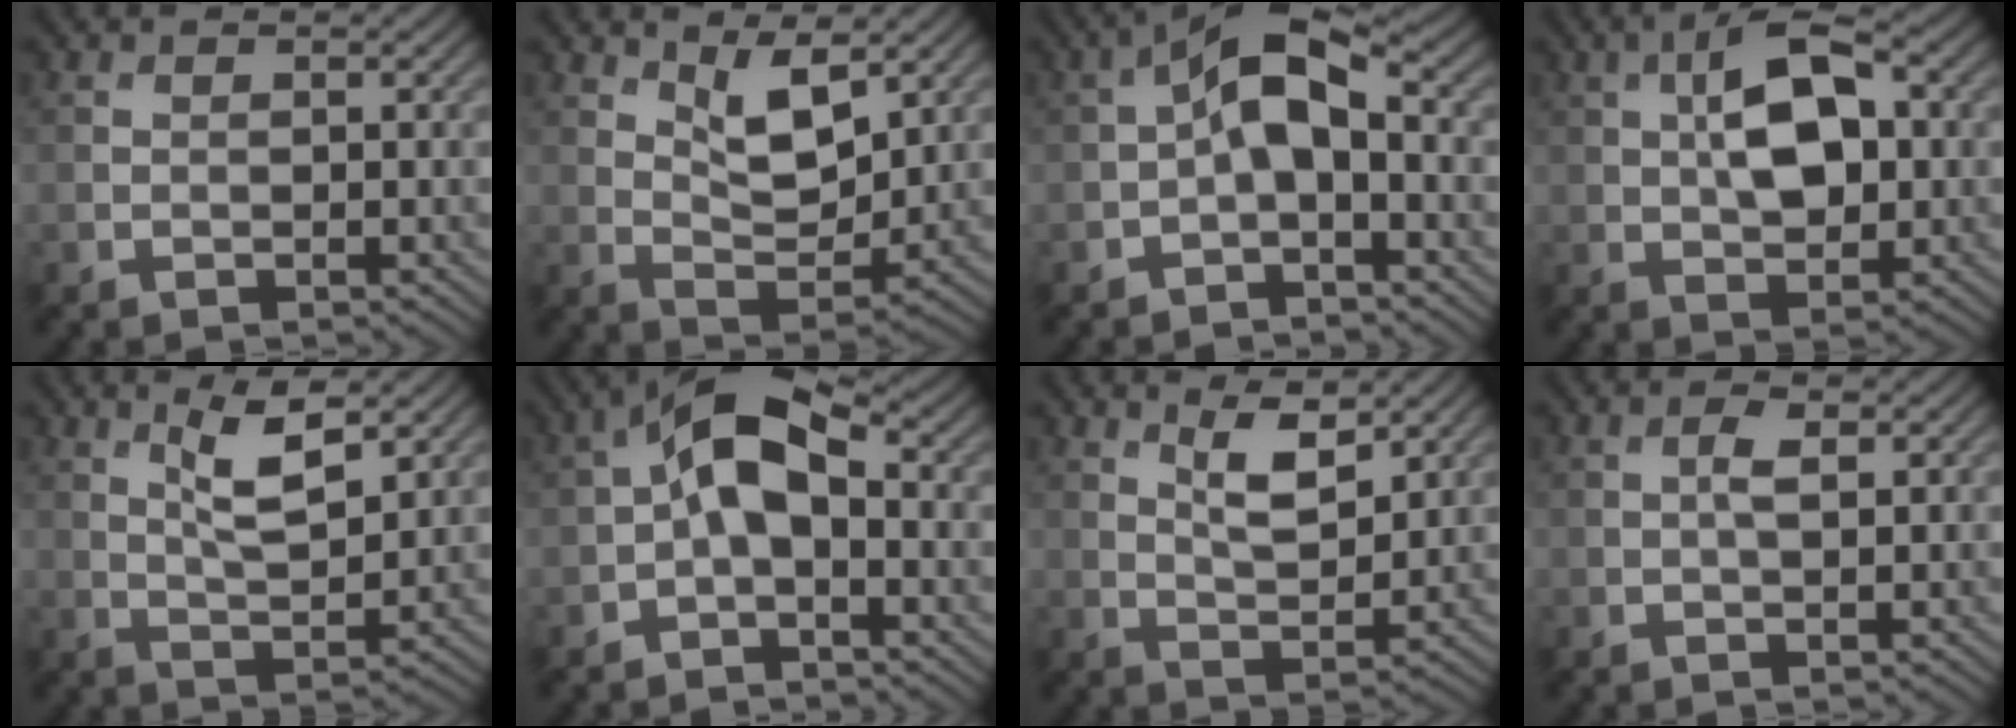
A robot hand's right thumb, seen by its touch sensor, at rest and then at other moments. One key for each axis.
{"total": 6.2, "fx": 3.4, "fy": 2.6, "fz": 4.5, "tx": -0.089, "ty": -0.010, "tz": 0.060}
{"total": 6.0, "fx": -0.3, "fy": 2.9, "fz": 5.2, "tx": -0.098, "ty": 0.013, "tz": -0.014}
{"total": 8.5, "fx": 1.3, "fy": 4.2, "fz": 7.2, "tx": -0.130, "ty": 0.016, "tz": 0.013}
{"total": 5.8, "fx": 2.9, "fy": 1.6, "fz": 4.8, "tx": -0.098, "ty": -0.006, "tz": 0.057}
{"total": 6.7, "fx": 0.0, "fy": 3.6, "fz": 5.7, "tx": -0.111, "ty": 0.017, "tz": -0.010}
{"total": 5.0, "fx": 2.9, "fy": 1.6, "fz": 3.8, "tx": -0.080, "ty": -0.007, "tz": 0.056}
{"total": 1.9, "fx": 0.4, "fy": 0.7, "fz": 1.8, "tx": -0.036, "ty": 0.002, "tz": 0.006}